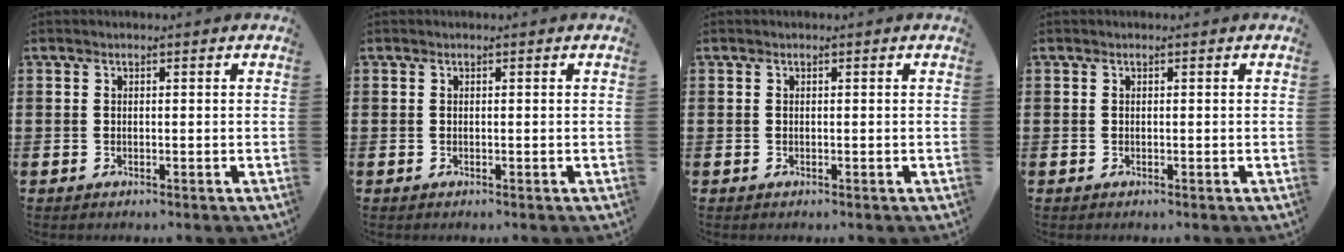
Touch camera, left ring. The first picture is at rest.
{"total": 0.0}
{"total": 0.0}
{"total": 0.0}